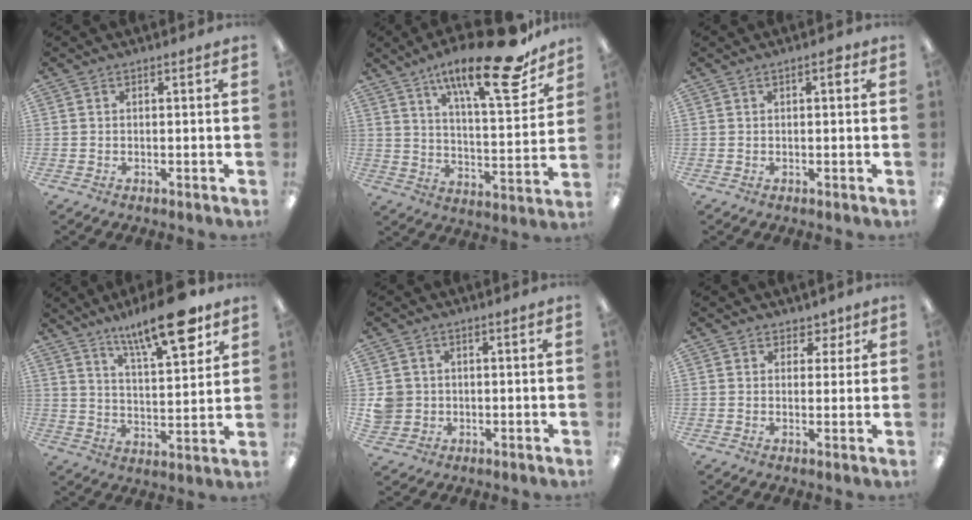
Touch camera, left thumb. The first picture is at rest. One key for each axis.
{"total": 22.4, "fx": 15.0, "fy": 5.9, "fz": 15.5, "tx": -0.234, "ty": -0.093, "tz": 0.238}
{"total": 1.8, "fx": 0.8, "fy": 0.7, "fz": 1.5, "tx": -0.015, "ty": -0.002, "tz": 0.009}
{"total": 16.5, "fx": 11.5, "fy": 4.6, "fz": 10.9, "tx": -0.163, "ty": -0.060, "tz": 0.182}
{"total": 4.8, "fx": 0.3, "fy": 4.7, "fz": 1.0, "tx": -0.027, "ty": 0.007, "tz": 0.007}
{"total": 3.8, "fx": 2.3, "fy": 2.8, "fz": 0.8, "tx": 0.000, "ty": -0.012, "tz": 0.039}